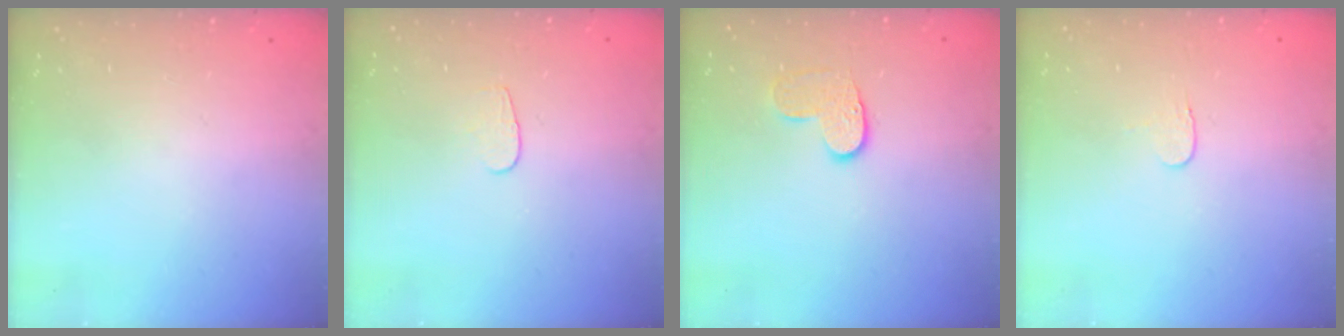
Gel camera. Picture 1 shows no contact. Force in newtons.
{"total": 3.6, "press": 3.6, "slide": 0.3}
{"total": 6.4, "press": 6.4, "slide": 0.4}
{"total": 3.9, "press": 3.8, "slide": 0.4}